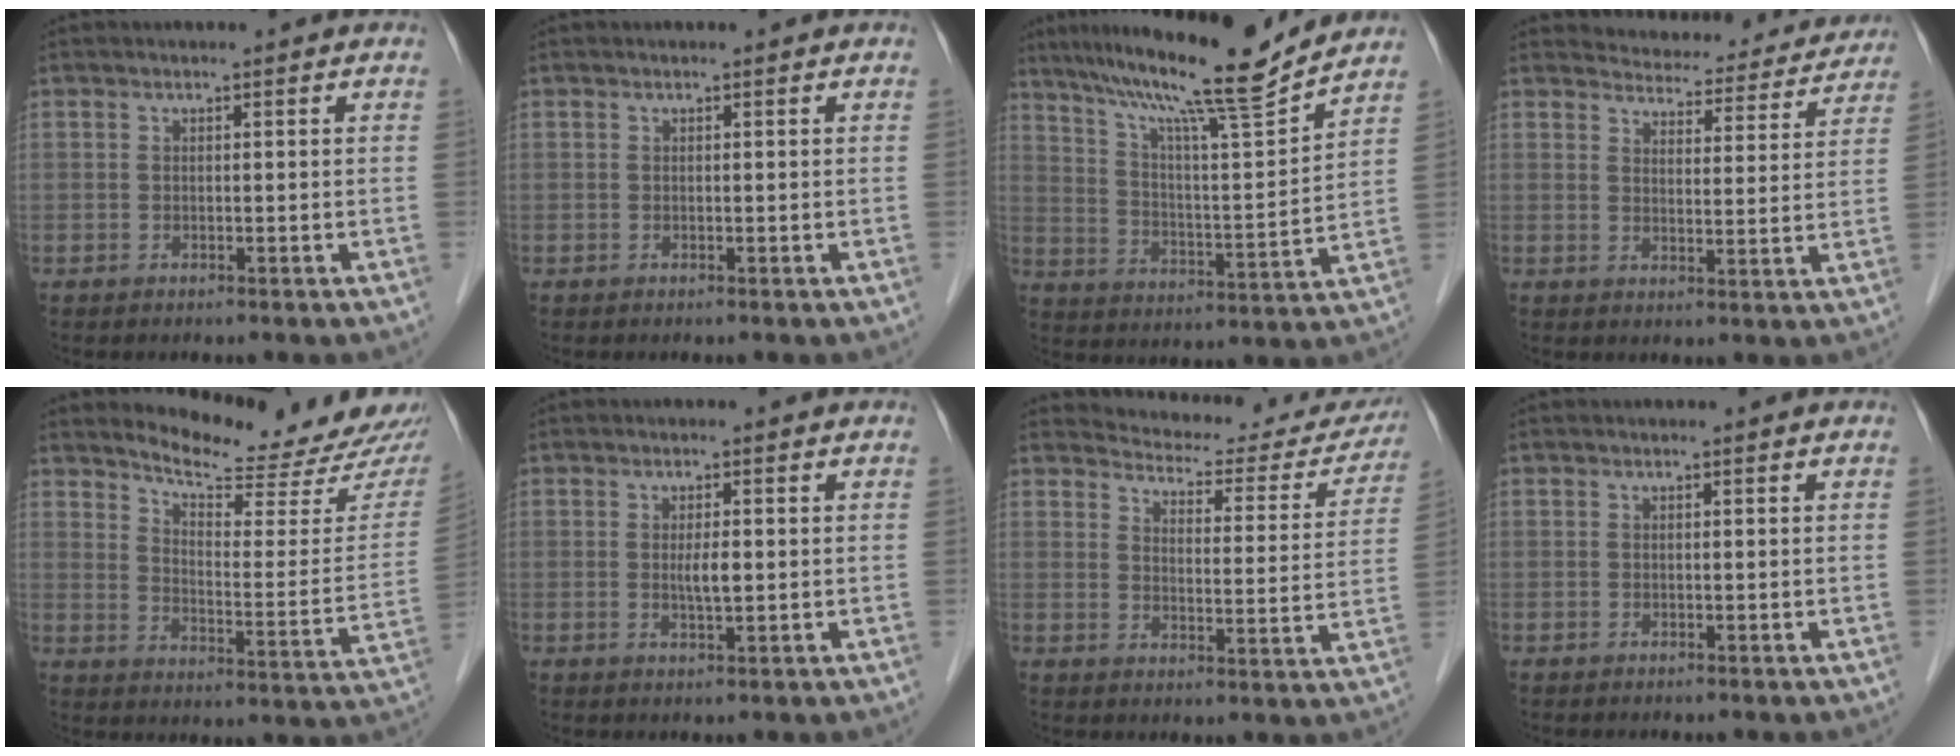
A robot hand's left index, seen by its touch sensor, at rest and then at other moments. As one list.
[{"total": 0.0}, {"total": 17.0, "force": [14.5, -0.8, 8.9], "torque": [-0.152, -0.003, 0.230]}, {"total": 14.2, "force": [13.7, 3.4, 1.9], "torque": [-0.001, -0.012, 0.151]}, {"total": 18.9, "force": [17.9, 2.5, 5.4], "torque": [-0.066, -0.085, 0.221]}, {"total": 2.5, "force": [0.1, 0.5, 2.4], "torque": [-0.047, -0.002, 0.004]}, {"total": 16.8, "force": [16.1, 4.0, 2.7], "torque": [-0.014, -0.043, 0.181]}, {"total": 0.0}]